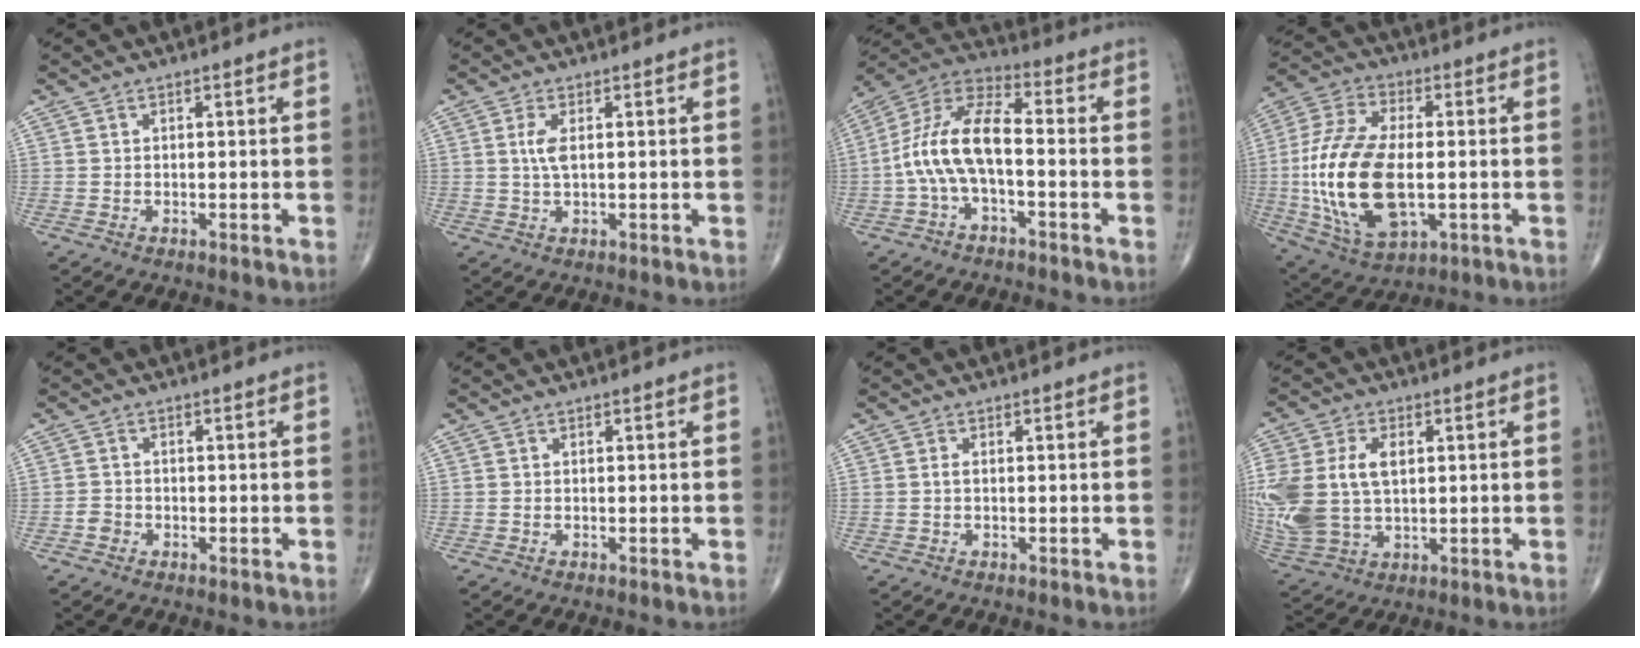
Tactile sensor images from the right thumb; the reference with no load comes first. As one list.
[{"total": 3.0, "force": [0.6, 1.0, 2.8], "torque": [-0.067, -0.001, 0.014]}, {"total": 12.4, "force": [-2.2, 5.6, 10.9], "torque": [-0.220, 0.046, -0.050]}, {"total": 21.4, "force": [-2.1, 11.0, 18.3], "torque": [-0.389, -0.002, -0.026]}, {"total": 1.7, "force": [-0.8, 1.4, 0.5], "torque": [-0.006, 0.008, -0.017]}, {"total": 0.0}, {"total": 0.9, "force": [0.0, 0.5, 0.7], "torque": [-0.016, 0.000, -0.001]}, {"total": 18.6, "force": [2.1, 12.3, 13.7], "torque": [-0.337, 0.002, 0.055]}]